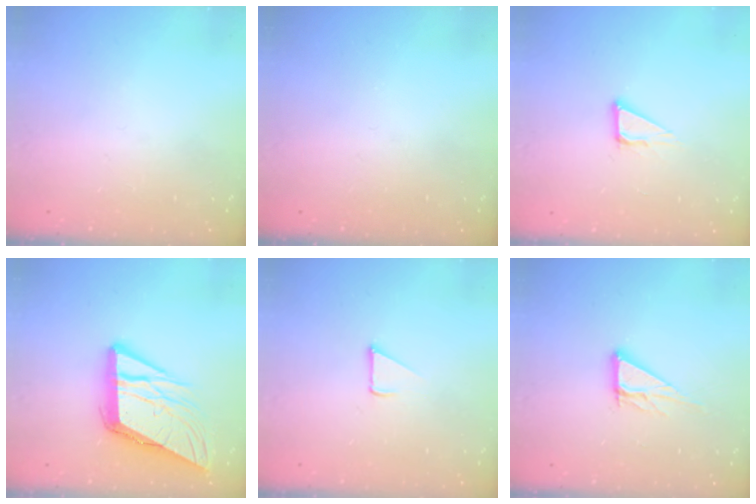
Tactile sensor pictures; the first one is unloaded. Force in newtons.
{"total": 0.0}
{"total": 5.0, "press": 5.0, "slide": 0.2}
{"total": 13.7, "press": 13.4, "slide": 2.6}
{"total": 2.8, "press": 2.8, "slide": 0.2}
{"total": 8.0, "press": 8.0, "slide": 0.7}